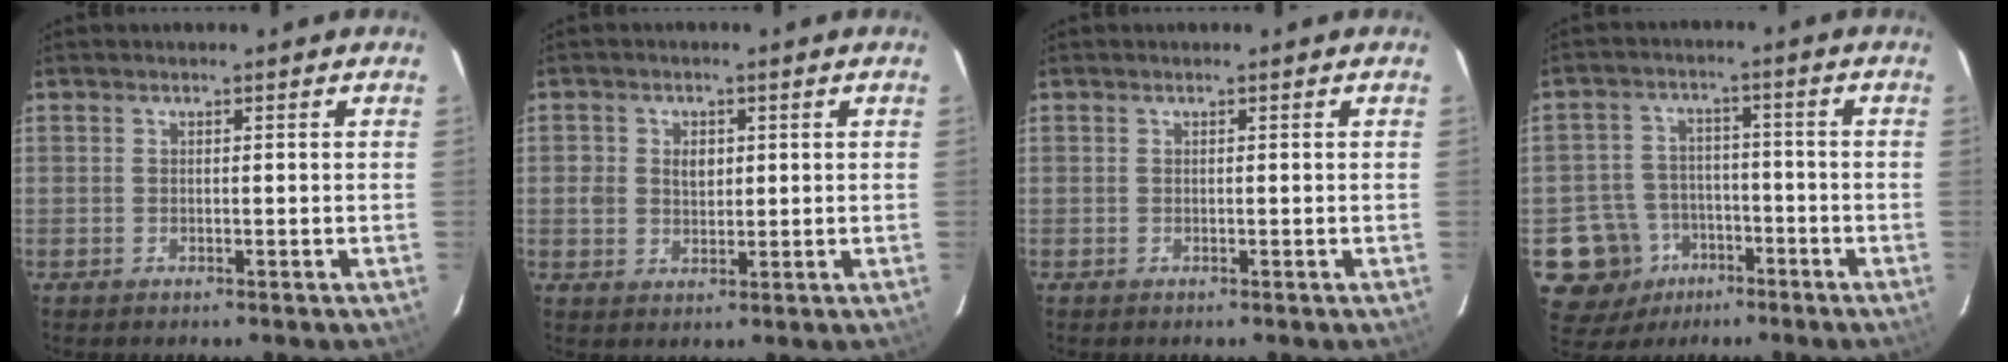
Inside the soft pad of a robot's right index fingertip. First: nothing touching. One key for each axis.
{"total": 3.7, "fx": 0.5, "fy": 3.1, "fz": 2.0, "tx": -0.032, "ty": 0.007, "tz": 0.009}
{"total": 0.0}
{"total": 10.4, "fx": -4.8, "fy": 9.1, "fz": 1.5, "tx": -0.062, "ty": 0.030, "tz": -0.063}